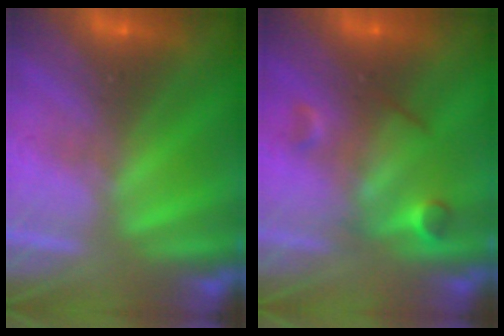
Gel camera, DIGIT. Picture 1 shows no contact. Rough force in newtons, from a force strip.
{"total": 2.5}